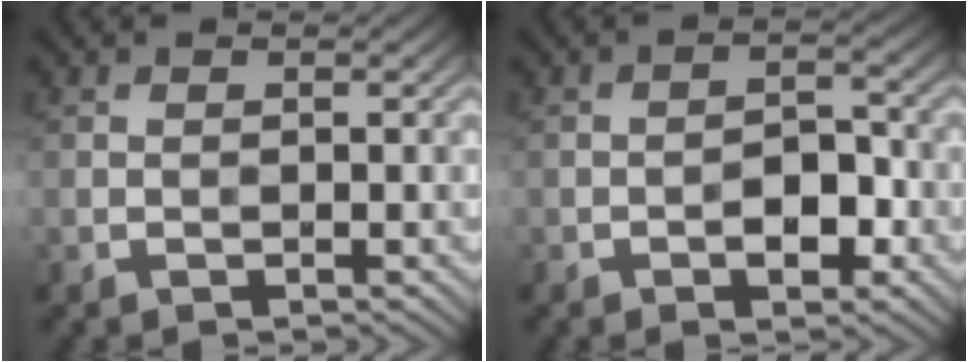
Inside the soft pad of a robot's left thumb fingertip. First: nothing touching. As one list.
[{"total": 4.4, "force": [-2.0, 2.1, 3.4], "torque": [-0.045, 0.009, -0.034]}]